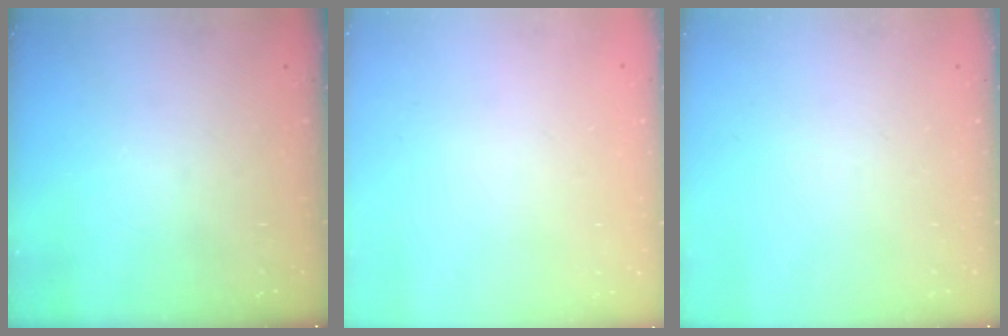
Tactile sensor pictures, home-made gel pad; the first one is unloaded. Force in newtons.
{"total": 1.8, "press": 1.8, "slide": 0.2}
{"total": 0.0}